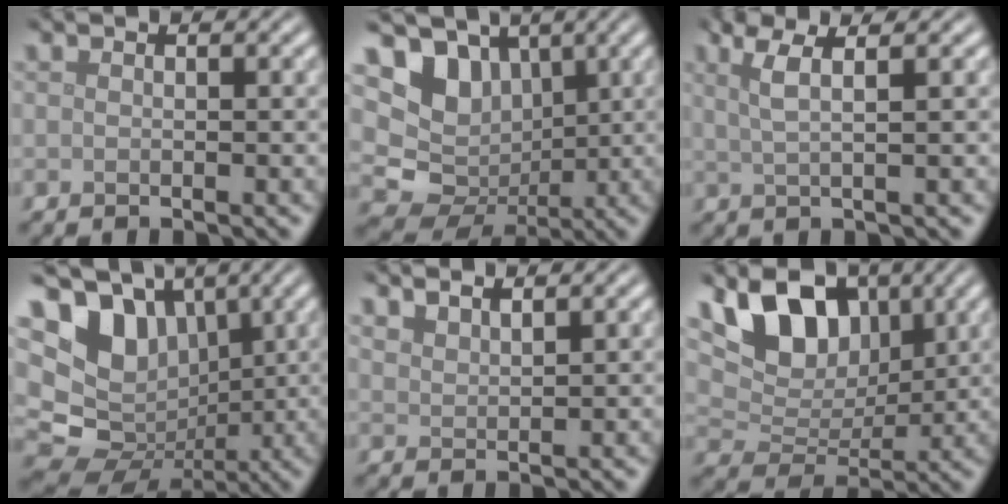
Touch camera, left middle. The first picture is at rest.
{"total": 8.5, "force": [2.5, 7.1, 3.9], "torque": [-0.072, 0.002, 0.037]}
{"total": 2.7, "force": [1.0, 0.7, 2.4], "torque": [-0.037, 0.004, 0.013]}
{"total": 13.8, "force": [2.9, 11.6, 6.8], "torque": [-0.152, 0.023, 0.037]}
{"total": 1.3, "force": [1.3, 0.2, 0.4], "torque": [-0.010, 0.000, 0.025]}
{"total": 7.2, "force": [3.2, 4.6, 4.5], "torque": [-0.081, -0.001, 0.044]}